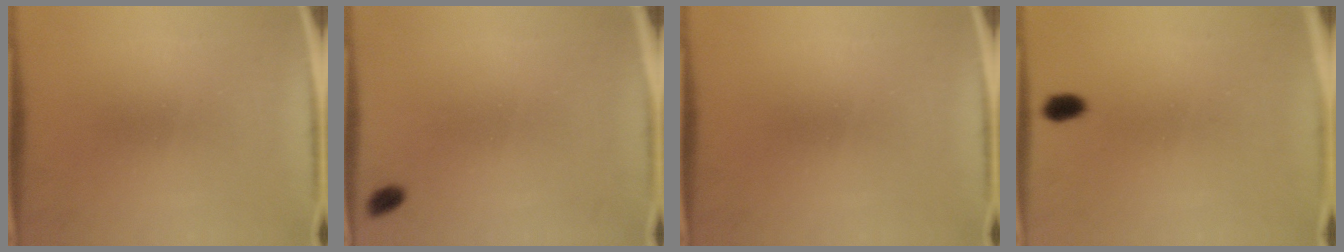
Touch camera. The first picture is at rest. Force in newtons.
{"total": 4.1}
{"total": 0.0}
{"total": 2.4}